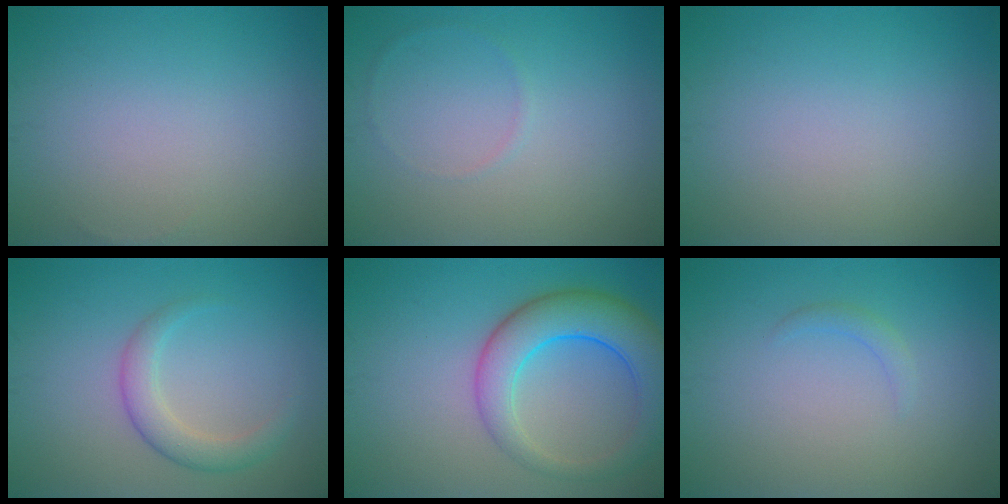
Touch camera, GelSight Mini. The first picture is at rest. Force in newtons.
{"total": 0.6, "press": 0.6, "slide": 0.1}
{"total": 0.0}
{"total": 2.8, "press": 2.8, "slide": 0.1}
{"total": 6.9, "press": 6.9, "slide": 0.4}
{"total": 0.9, "press": 0.9, "slide": 0.0}